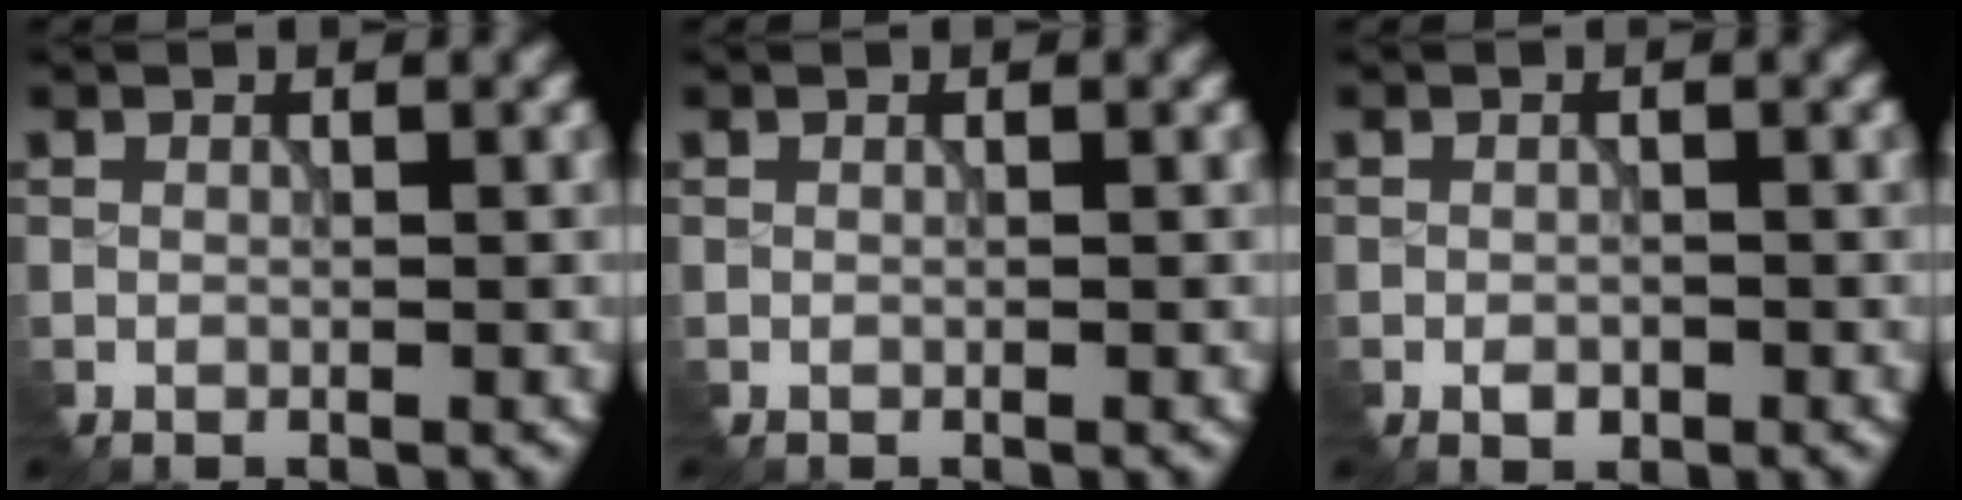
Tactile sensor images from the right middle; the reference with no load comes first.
{"total": 0.0}
{"total": 1.3, "force": [-1.0, 0.7, 0.6], "torque": [-0.015, -0.005, -0.015]}